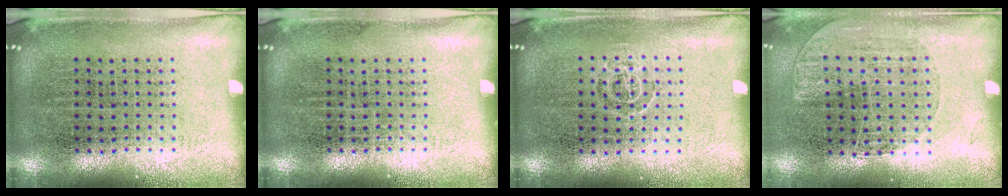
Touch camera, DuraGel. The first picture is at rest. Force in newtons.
{"total": 0.0}
{"total": 0.7, "press": 0.5, "slide": 0.6}
{"total": 1.1, "press": 0.9, "slide": 0.6}